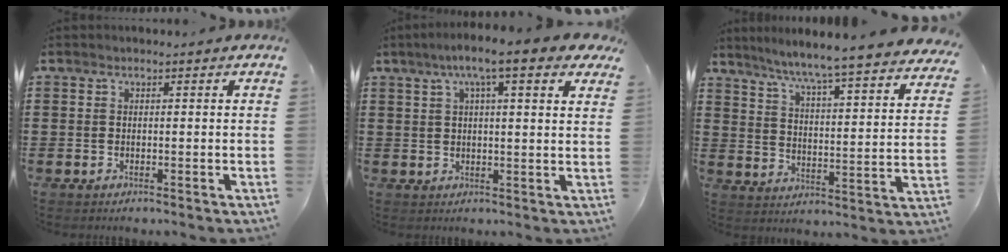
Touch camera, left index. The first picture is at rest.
{"total": 7.4, "force": [4.7, 1.0, 5.6], "torque": [-0.116, 0.000, 0.077]}
{"total": 5.9, "force": [5.3, -1.2, 2.3], "torque": [-0.070, -0.051, 0.082]}